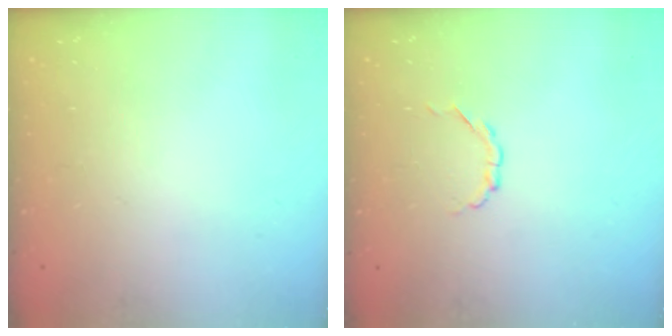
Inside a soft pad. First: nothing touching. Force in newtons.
{"total": 2.5, "press": 2.4, "slide": 0.6}